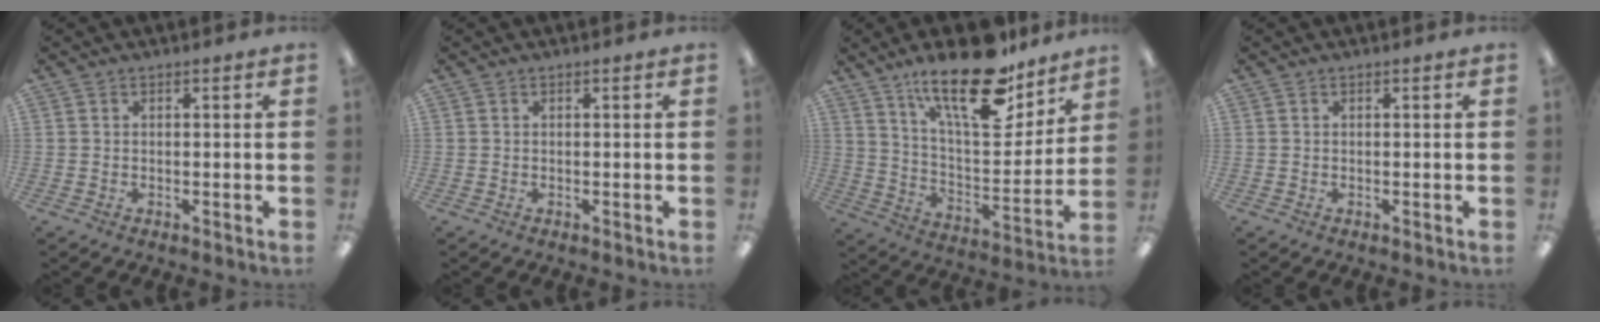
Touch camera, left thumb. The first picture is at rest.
{"total": 0.0}
{"total": 22.8, "force": [15.8, 8.2, 14.2], "torque": [-0.224, -0.097, 0.266]}
{"total": 0.0}